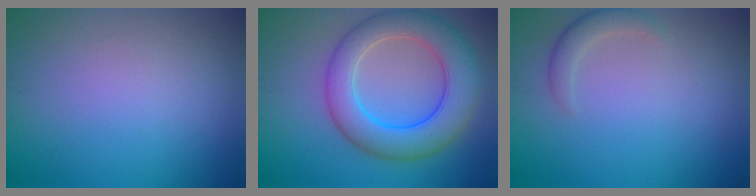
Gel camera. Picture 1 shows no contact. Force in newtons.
{"total": 8.2, "press": 8.2, "slide": 0.2}
{"total": 1.8, "press": 1.8, "slide": 0.0}